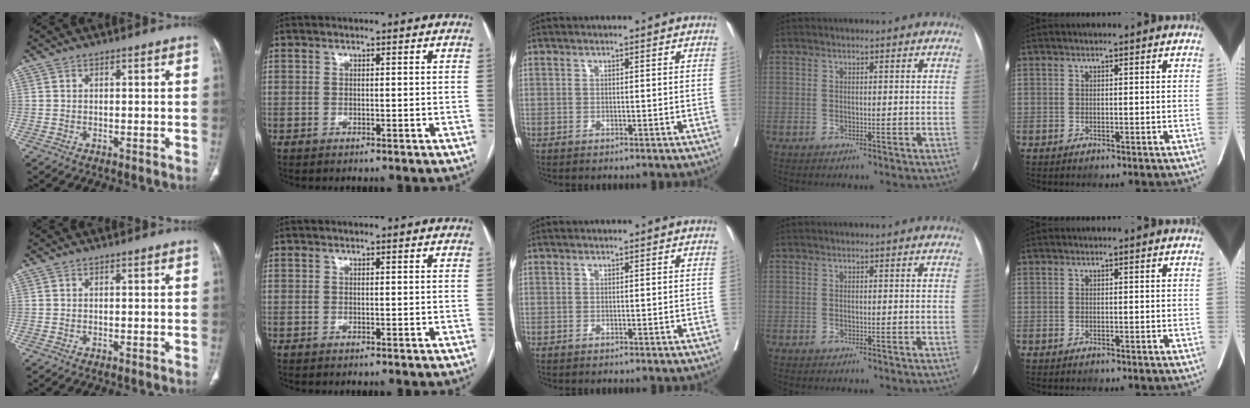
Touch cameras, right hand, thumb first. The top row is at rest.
{}